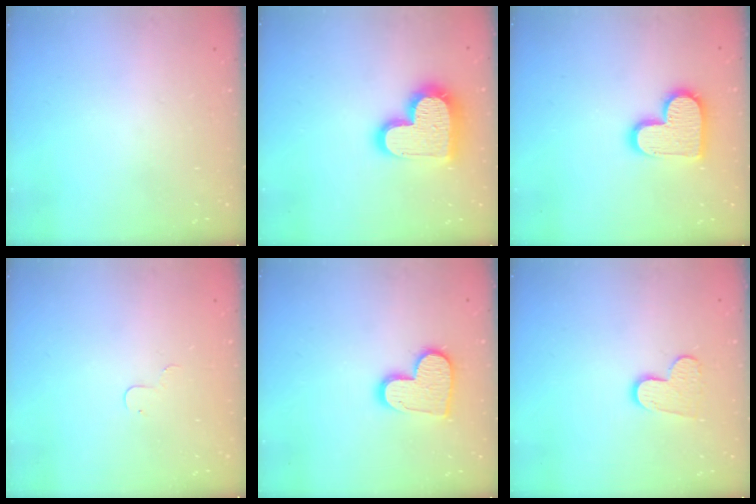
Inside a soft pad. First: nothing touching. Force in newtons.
{"total": 18.9, "press": 18.9, "slide": 1.3}
{"total": 15.4, "press": 15.4, "slide": 1.1}
{"total": 3.6, "press": 3.6, "slide": 0.4}
{"total": 13.3, "press": 13.3, "slide": 1.1}
{"total": 8.9, "press": 8.9, "slide": 0.6}